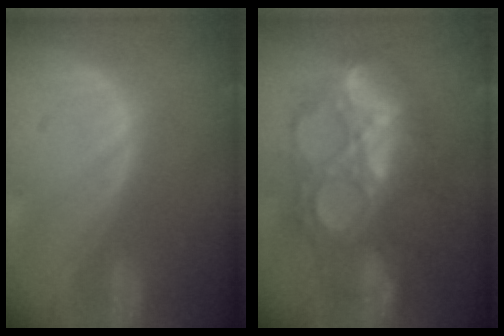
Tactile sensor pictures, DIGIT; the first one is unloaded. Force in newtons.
{"total": 10.8, "press": 10.8, "slide": 0.9}